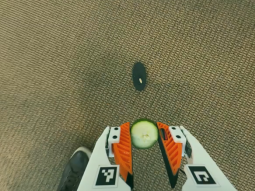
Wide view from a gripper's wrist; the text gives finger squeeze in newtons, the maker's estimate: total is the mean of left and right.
{"total": 7.0, "left": 6.9, "right": 7.0}